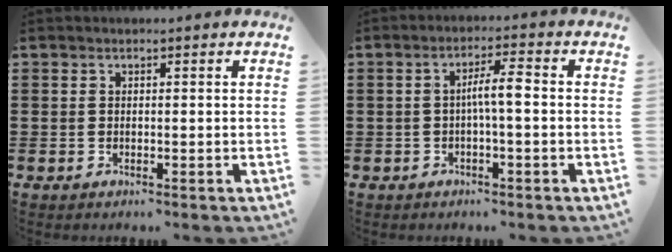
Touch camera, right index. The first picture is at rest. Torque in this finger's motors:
{"motor_torque": [0.90, -0.34, 0.39, 0.09]}